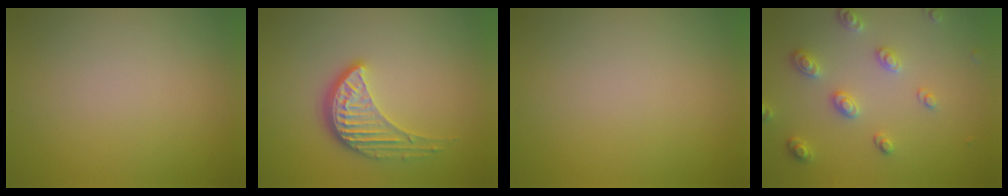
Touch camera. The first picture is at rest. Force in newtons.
{"total": 3.9, "press": 3.0, "slide": 2.5}
{"total": 0.0}
{"total": 2.9, "press": 2.7, "slide": 1.0}